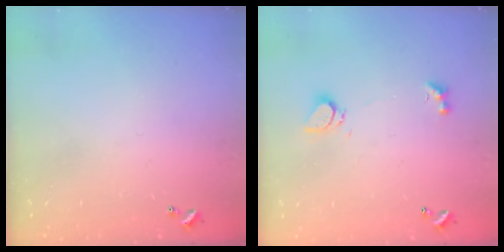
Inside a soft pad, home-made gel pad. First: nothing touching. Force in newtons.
{"total": 2.1, "press": 2.0, "slide": 0.7}